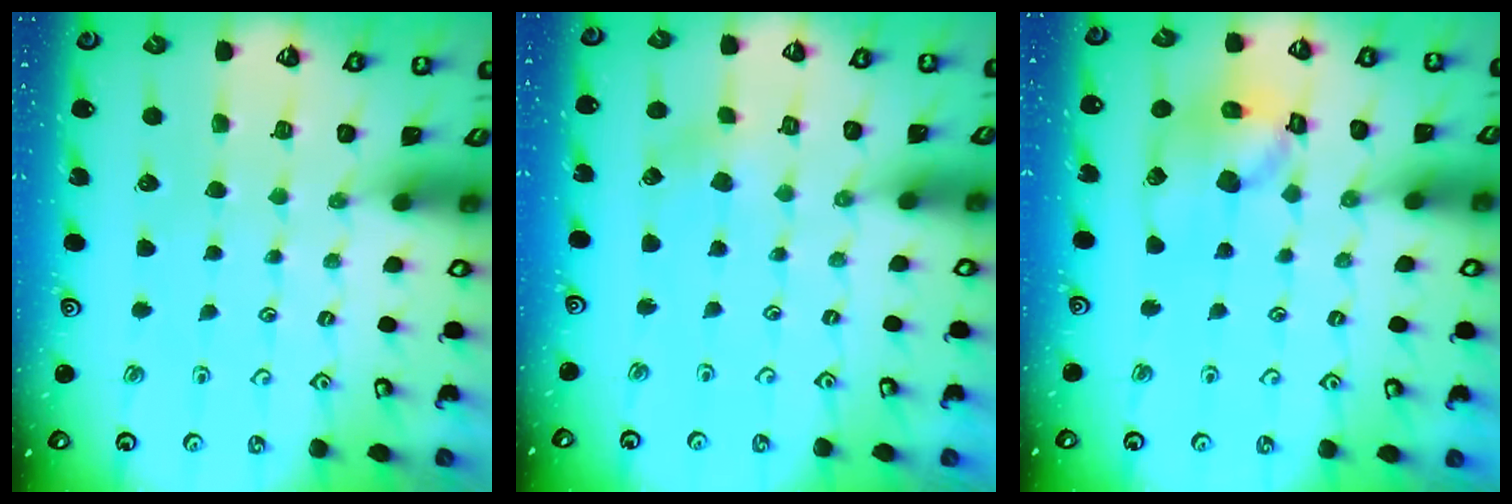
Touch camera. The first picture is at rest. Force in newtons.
{"total": 1.8, "press": 1.8, "slide": 0.4}
{"total": 14.0, "press": 13.9, "slide": 1.9}